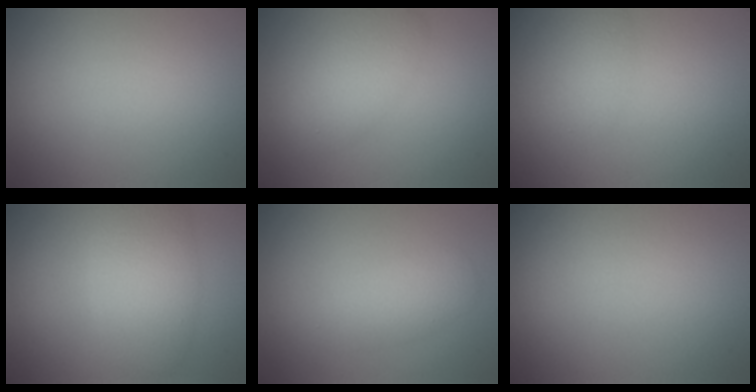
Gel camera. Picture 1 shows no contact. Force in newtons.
{"total": 4.6, "press": 4.6, "slide": 0.1}
{"total": 1.2, "press": 1.2, "slide": 0.1}
{"total": 5.2, "press": 5.2, "slide": 0.1}
{"total": 2.5, "press": 2.5, "slide": 0.0}
{"total": 0.0}